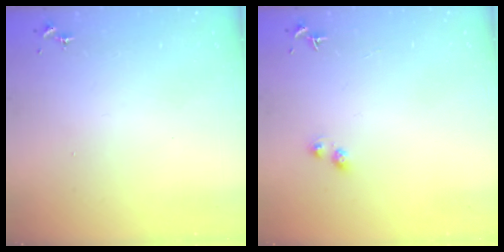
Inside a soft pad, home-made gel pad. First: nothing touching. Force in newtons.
{"total": 3.0, "press": 3.0, "slide": 0.4}